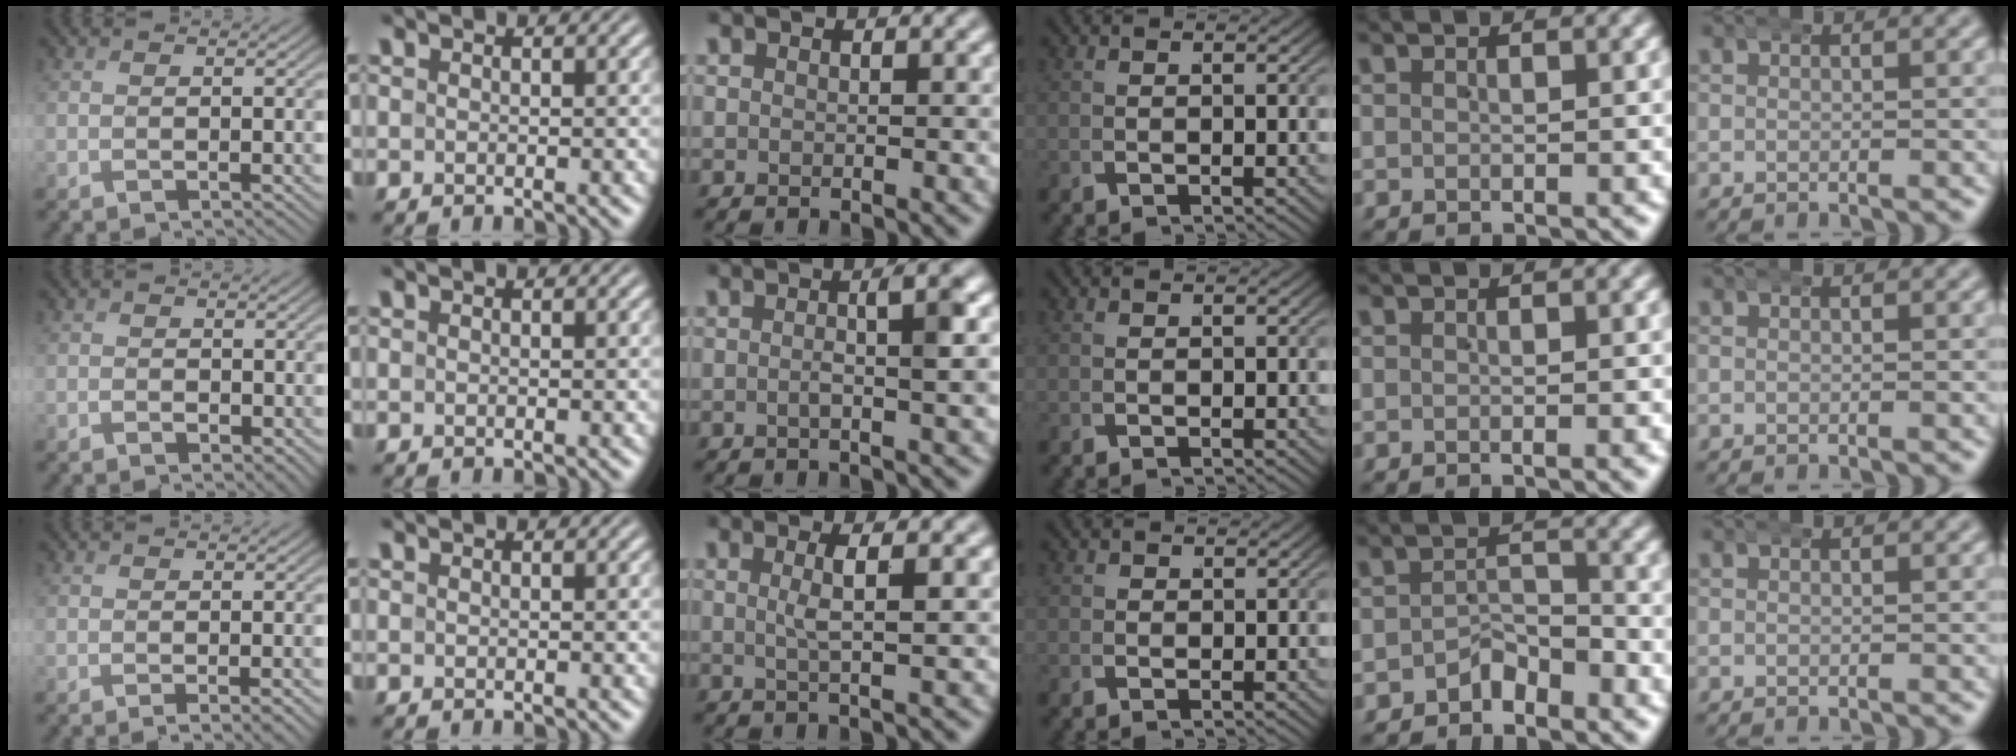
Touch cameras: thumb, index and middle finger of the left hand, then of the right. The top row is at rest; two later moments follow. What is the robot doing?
{"motion": "wrap", "object": "aluminum foil"}